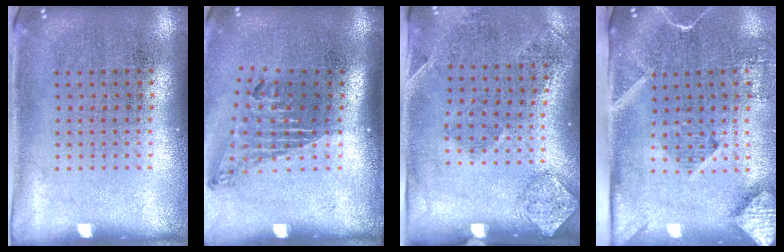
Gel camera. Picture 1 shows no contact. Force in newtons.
{"total": 1.7, "press": 1.1, "slide": 1.3}
{"total": 1.9, "press": 1.2, "slide": 1.5}
{"total": 2.8, "press": 2.1, "slide": 1.9}